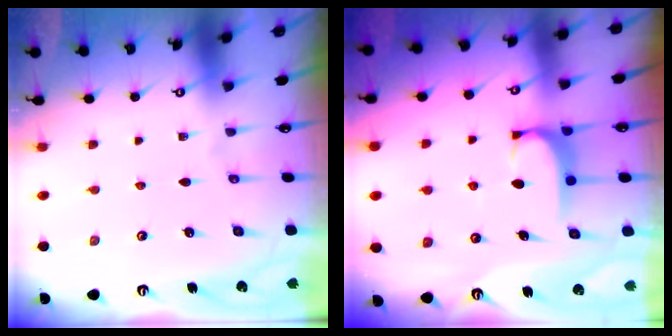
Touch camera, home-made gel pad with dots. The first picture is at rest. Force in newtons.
{"total": 1.8, "press": 1.8, "slide": 0.5}